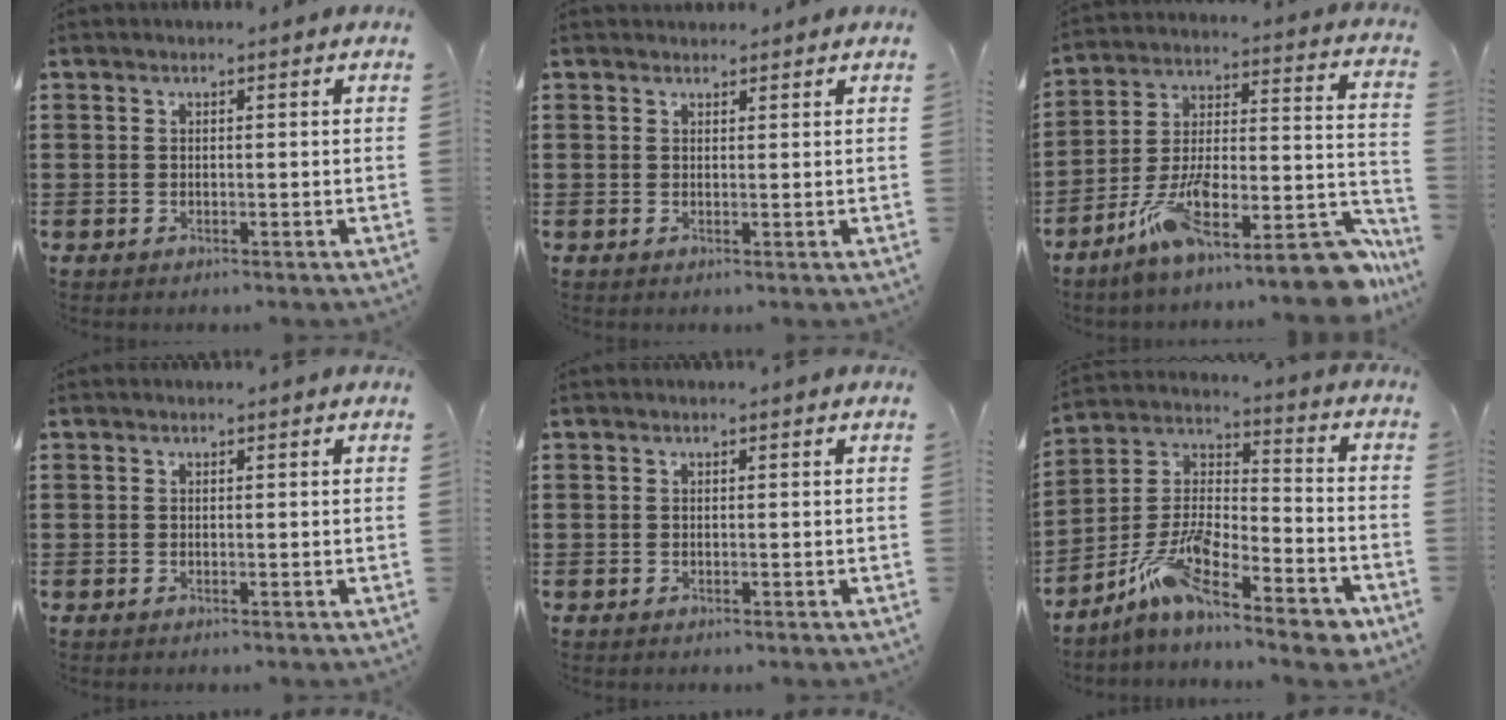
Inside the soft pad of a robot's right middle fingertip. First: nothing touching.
{"total": 0.8, "force": [0.8, 0.3, 0.0], "torque": [0.007, -0.002, 0.013]}
{"total": 15.0, "force": [-10.7, 3.1, 9.9], "torque": [-0.161, 0.014, -0.190]}
{"total": 0.0}
{"total": 0.0}
{"total": 10.9, "force": [-7.7, 3.1, 7.1], "torque": [-0.159, -0.006, -0.160]}